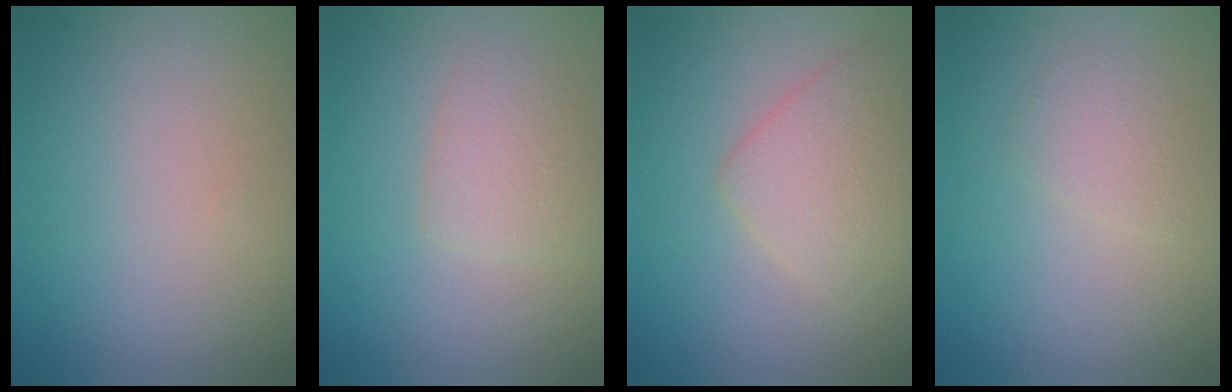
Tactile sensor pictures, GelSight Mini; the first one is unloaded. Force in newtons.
{"total": 2.0, "press": 2.0, "slide": 0.0}
{"total": 3.4, "press": 3.4, "slide": 0.1}
{"total": 1.4, "press": 1.4, "slide": 0.1}